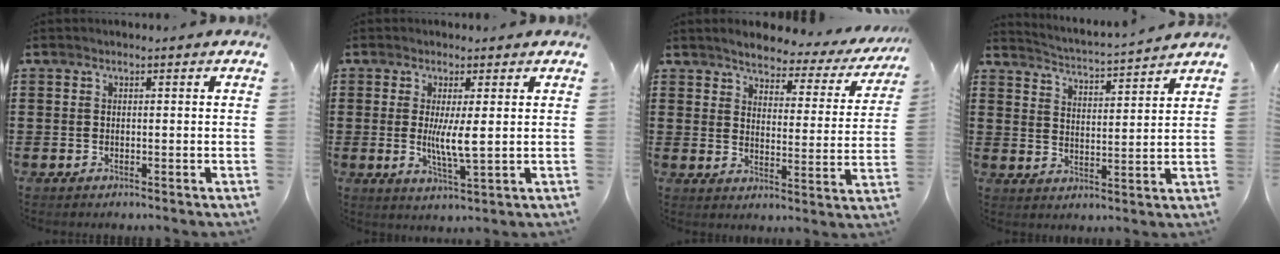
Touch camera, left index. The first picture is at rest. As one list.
[{"total": 5.2, "force": [0.5, 0.6, 5.1], "torque": [-0.088, -0.009, 0.006]}, {"total": 3.2, "force": [3.0, 0.7, 0.9], "torque": [-0.032, -0.025, 0.043]}, {"total": 3.2, "force": [3.1, -0.7, 0.3], "torque": [-0.024, -0.032, 0.046]}]